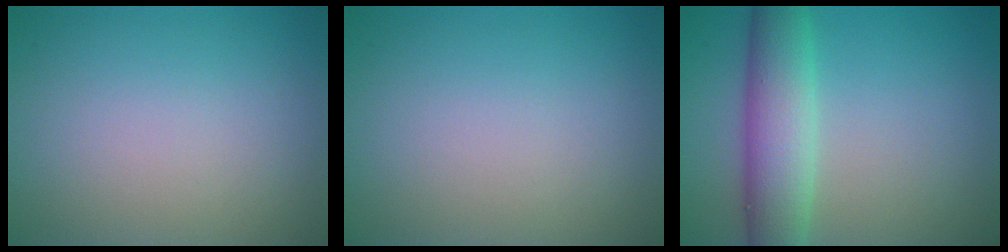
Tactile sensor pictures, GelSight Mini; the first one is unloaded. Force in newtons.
{"total": 0.0}
{"total": 6.1, "press": 6.1, "slide": 0.6}